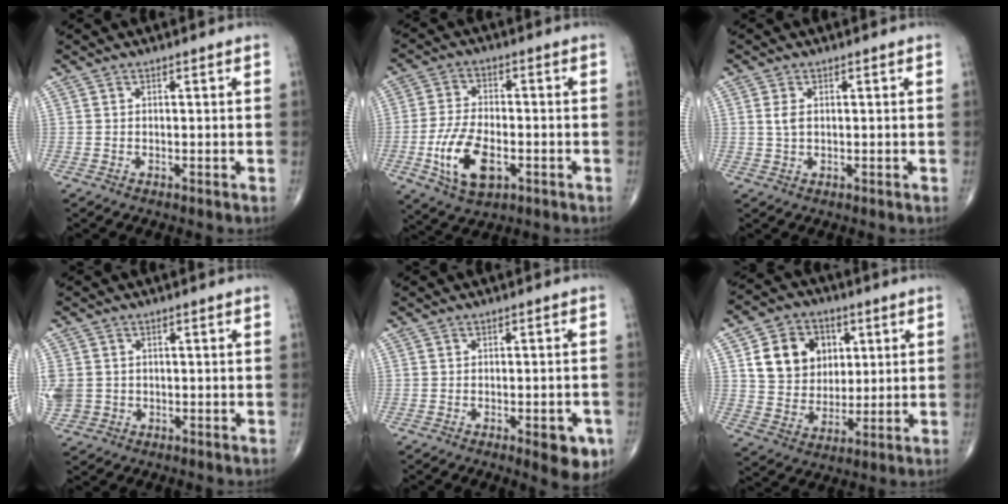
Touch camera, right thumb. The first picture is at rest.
{"total": 11.5, "force": [-3.5, 6.1, 9.1], "torque": [-0.173, 0.005, -0.061]}
{"total": 2.2, "force": [0.4, 1.3, 1.8], "torque": [-0.039, 0.002, 0.011]}
{"total": 8.1, "force": [-0.5, 7.3, 3.7], "torque": [-0.113, 0.008, 0.005]}
{"total": 6.3, "force": [-2.7, 2.4, 5.2], "torque": [-0.047, 0.004, -0.028]}
{"total": 13.8, "force": [4.2, 11.2, 6.9], "torque": [-0.078, -0.008, 0.076]}